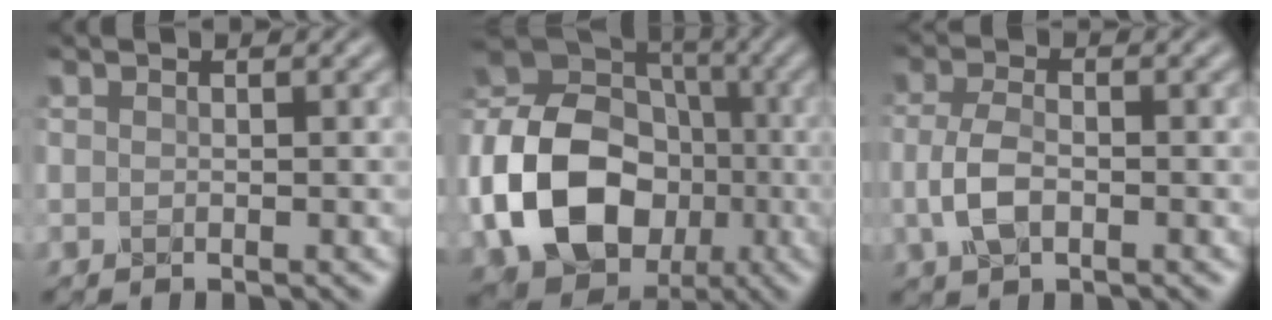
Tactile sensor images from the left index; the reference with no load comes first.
{"total": 13.4, "force": [-3.3, 10.1, 8.1], "torque": [-0.182, -0.008, -0.058]}
{"total": 3.1, "force": [-0.9, 1.4, 2.6], "torque": [-0.068, 0.003, -0.017]}